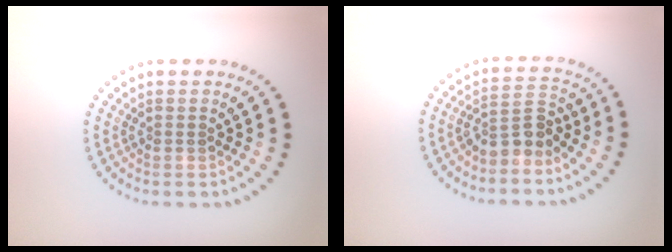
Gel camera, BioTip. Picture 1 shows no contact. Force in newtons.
{"total": 3.1, "press": 2.7, "slide": 1.5}